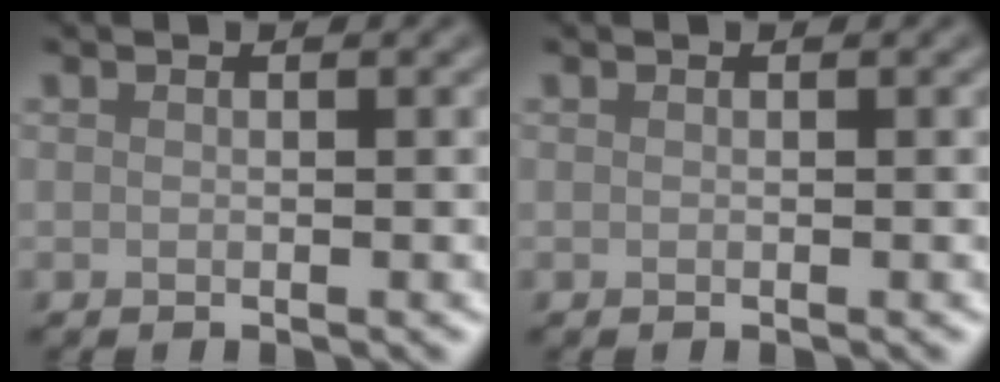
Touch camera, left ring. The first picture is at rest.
{"total": 0.0}